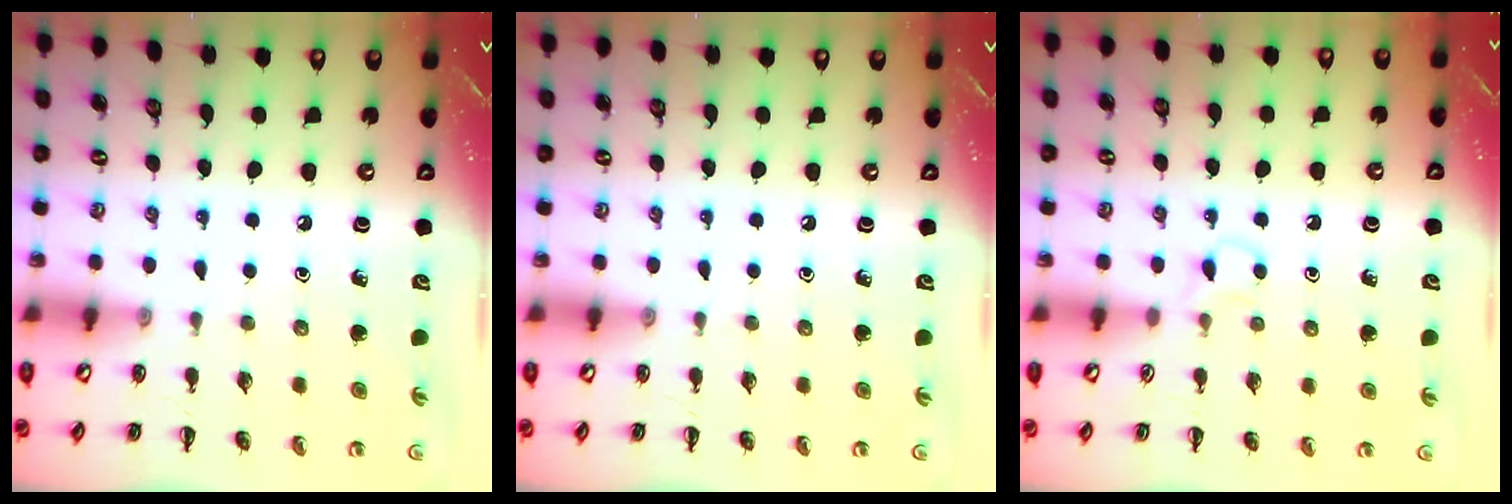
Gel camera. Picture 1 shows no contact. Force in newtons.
{"total": 0.0}
{"total": 2.8, "press": 2.6, "slide": 1.2}